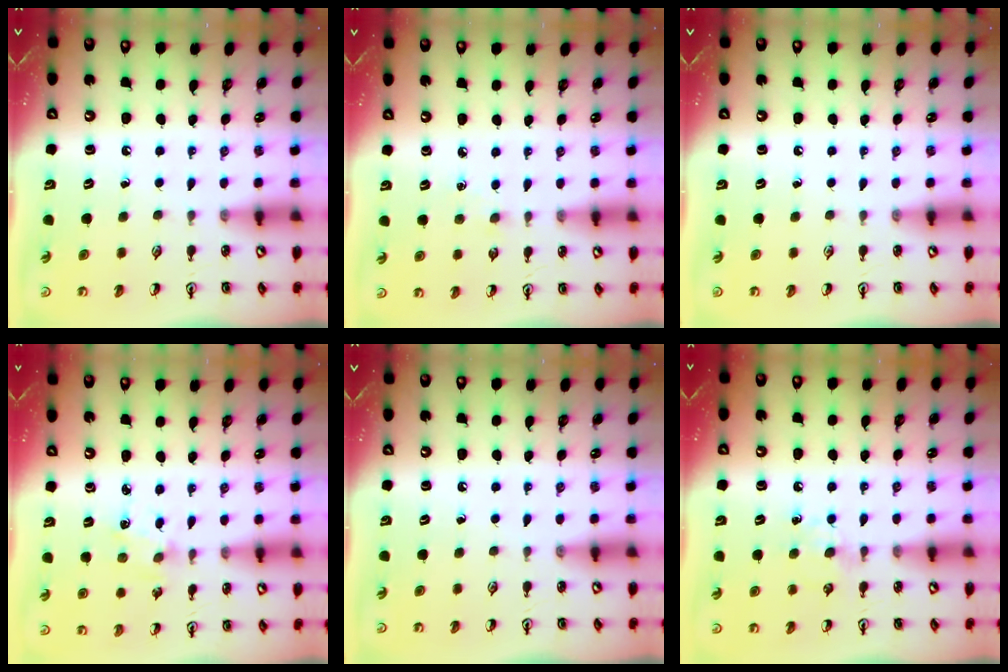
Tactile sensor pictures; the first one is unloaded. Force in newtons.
{"total": 2.6, "press": 2.5, "slide": 0.3}
{"total": 0.0}
{"total": 1.8, "press": 1.7, "slide": 0.4}
{"total": 0.0}
{"total": 5.3, "press": 5.3, "slide": 0.8}